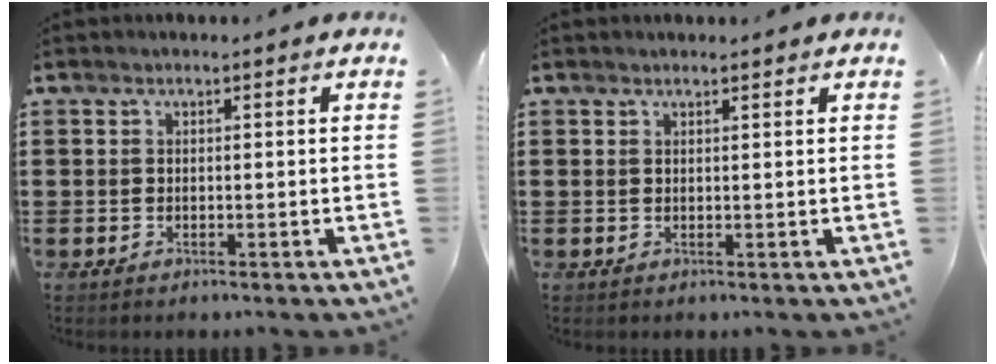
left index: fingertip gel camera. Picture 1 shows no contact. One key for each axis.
{"total": 0.8, "fx": 0.7, "fy": 0.1, "fz": 0.2, "tx": -0.006, "ty": 0.001, "tz": 0.014}